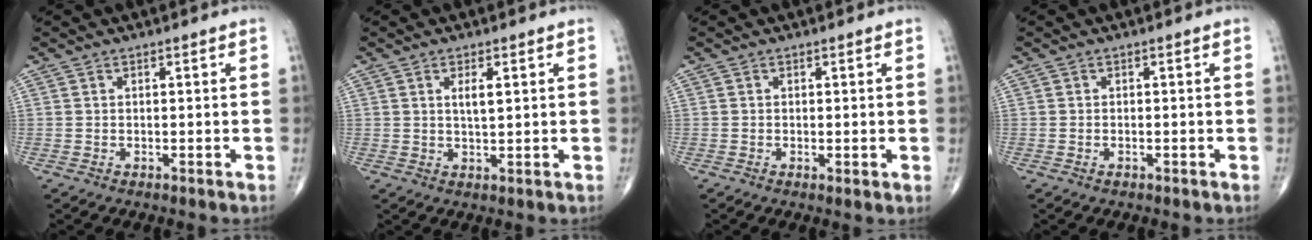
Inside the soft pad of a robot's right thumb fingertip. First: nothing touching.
{"total": 3.1, "force": [1.1, 0.9, 2.8], "torque": [-0.047, -0.007, 0.019]}
{"total": 1.1, "force": [-0.1, 0.2, 1.1], "torque": [-0.022, -0.005, -0.004]}
{"total": 0.5, "force": [-0.3, 0.2, 0.3], "torque": [-0.008, 0.003, -0.005]}